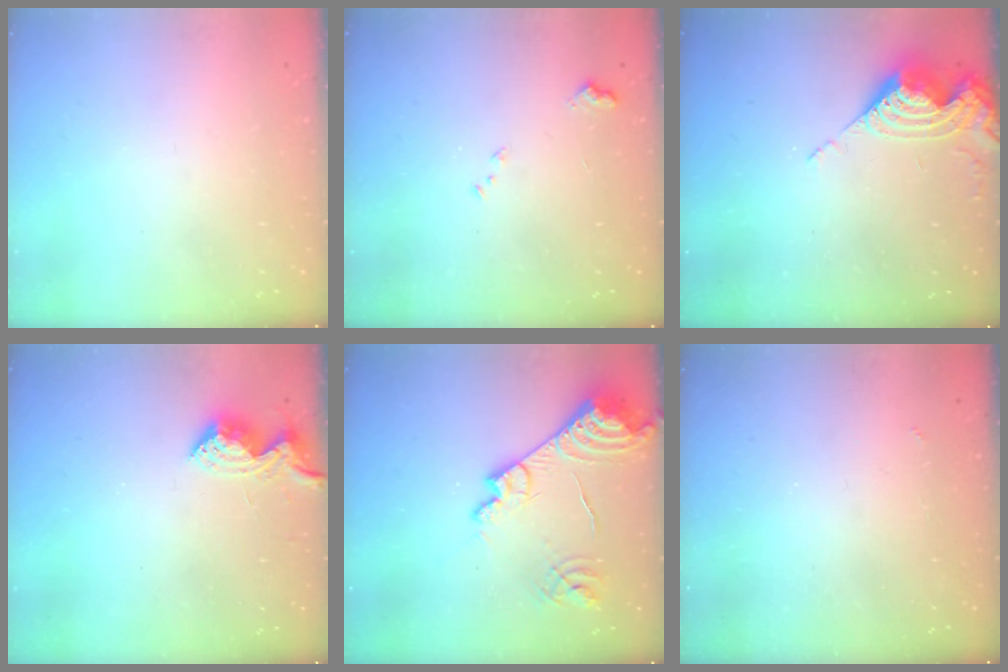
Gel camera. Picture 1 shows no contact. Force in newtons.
{"total": 7.7, "press": 7.7, "slide": 0.8}
{"total": 8.5, "press": 8.4, "slide": 0.9}
{"total": 9.6, "press": 9.6, "slide": 0.5}
{"total": 17.3, "press": 17.2, "slide": 1.8}
{"total": 1.9, "press": 1.8, "slide": 0.4}